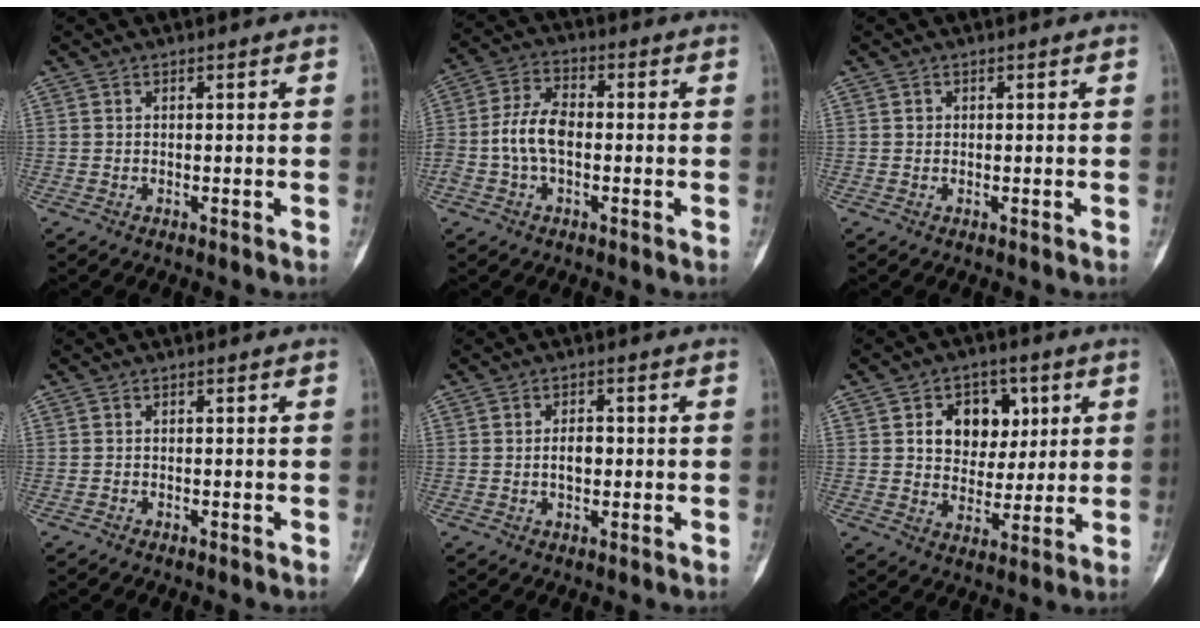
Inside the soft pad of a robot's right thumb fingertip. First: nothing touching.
{"total": 8.0, "force": [-1.2, 4.8, 6.3], "torque": [-0.131, 0.026, -0.029]}
{"total": 0.5, "force": [0.1, 0.5, 0.1], "torque": [0.002, 0.002, 0.002]}
{"total": 0.0}
{"total": 3.0, "force": [-0.1, 1.8, 2.4], "torque": [-0.033, 0.003, -0.003]}
{"total": 10.9, "force": [3.2, 8.4, 6.2], "torque": [-0.043, -0.008, 0.053]}